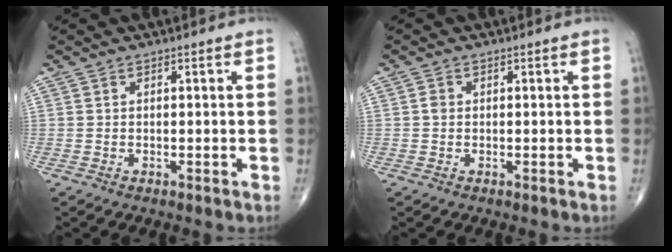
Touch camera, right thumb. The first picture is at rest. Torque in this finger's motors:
{"motor_torque": [-0.31, 0.39, 0.23, -0.01, -0.02]}